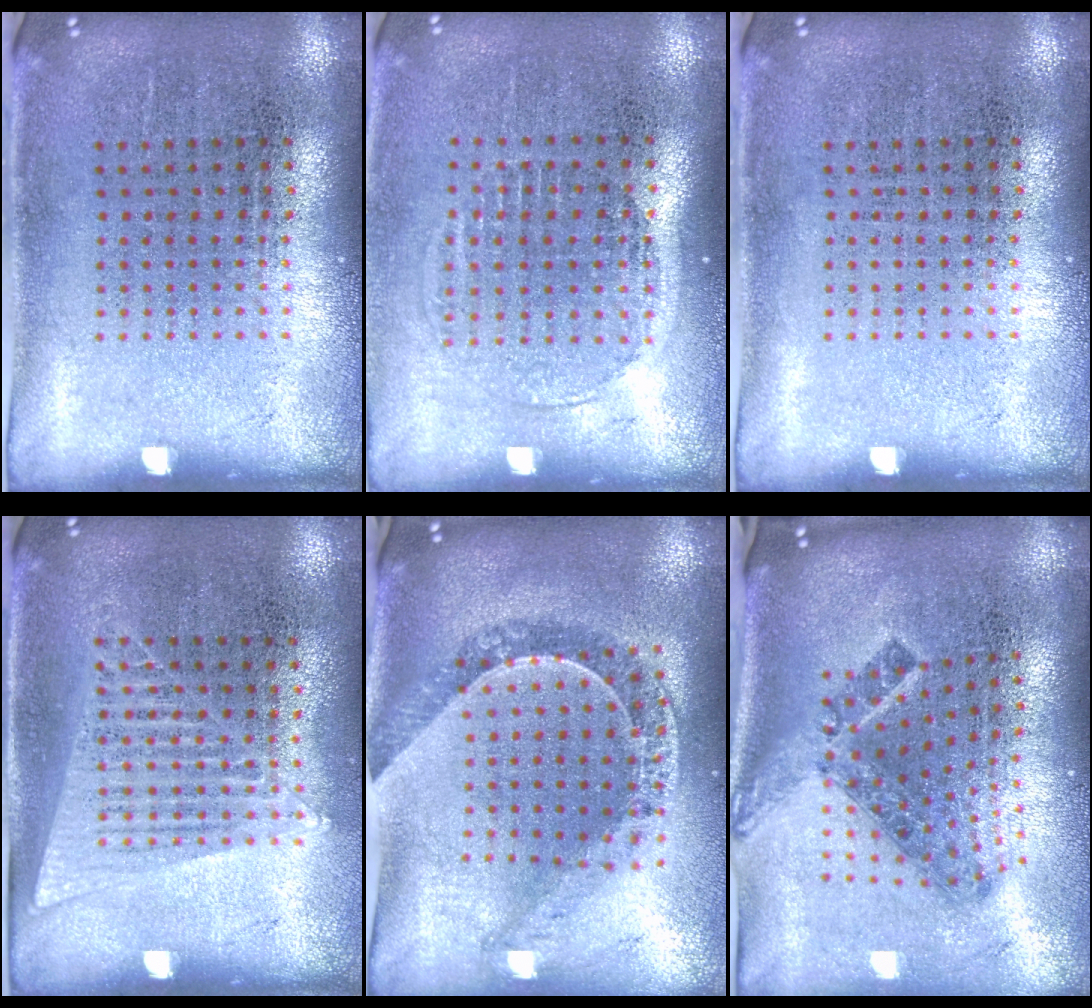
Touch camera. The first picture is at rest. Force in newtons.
{"total": 1.5, "press": 1.3, "slide": 0.7}
{"total": 0.0}
{"total": 1.3, "press": 1.2, "slide": 0.6}
{"total": 1.1, "press": 1.1, "slide": 0.1}
{"total": 1.6, "press": 1.2, "slide": 1.1}